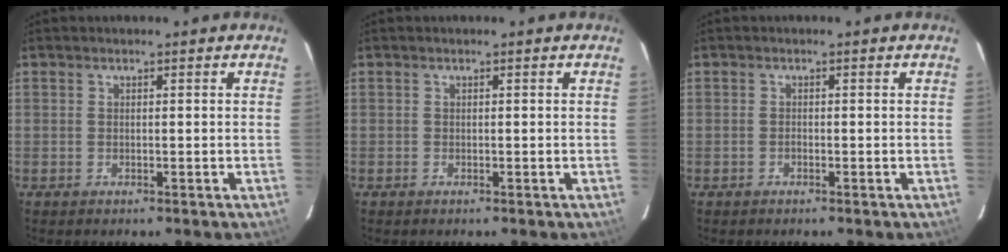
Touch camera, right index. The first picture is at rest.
{"total": 0.0}
{"total": 0.6, "force": [-0.4, 0.3, 0.3], "torque": [-0.005, 0.002, -0.008]}